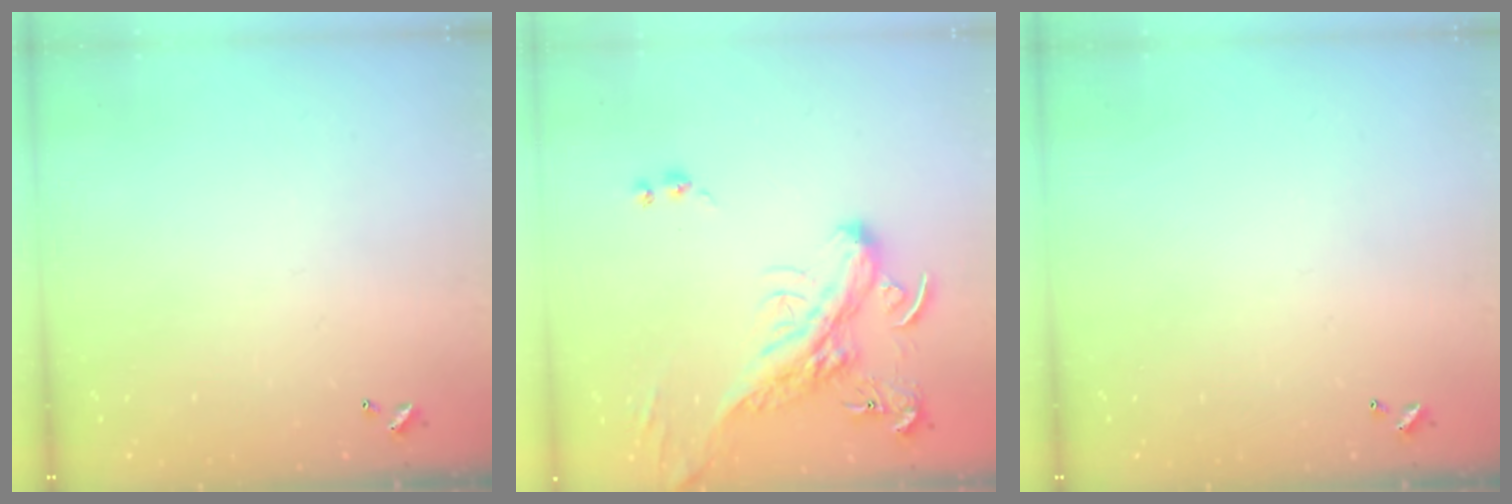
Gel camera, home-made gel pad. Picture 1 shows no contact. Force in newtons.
{"total": 4.8, "press": 4.4, "slide": 1.9}
{"total": 0.0}